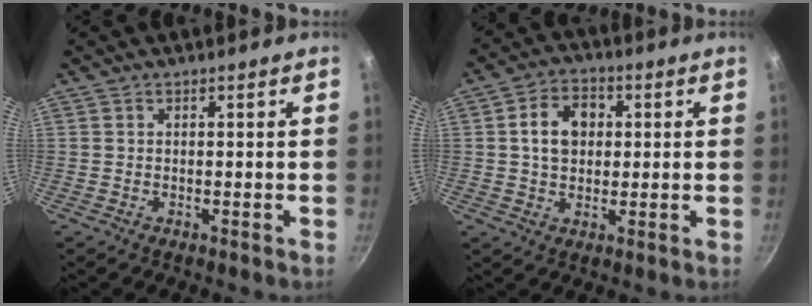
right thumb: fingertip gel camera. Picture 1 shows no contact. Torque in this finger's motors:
{"motor_torque": [0.35, 0.68, 0.64, -0.64, 0.17]}